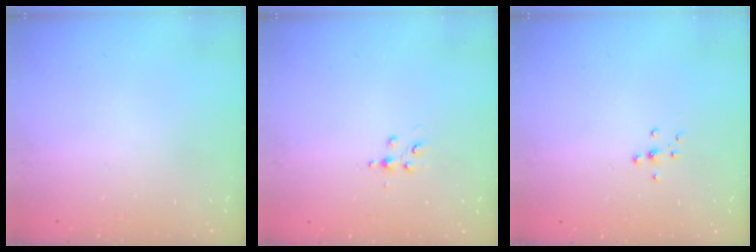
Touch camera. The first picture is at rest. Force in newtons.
{"total": 3.2, "press": 3.2, "slide": 0.5}
{"total": 5.5, "press": 5.4, "slide": 0.7}